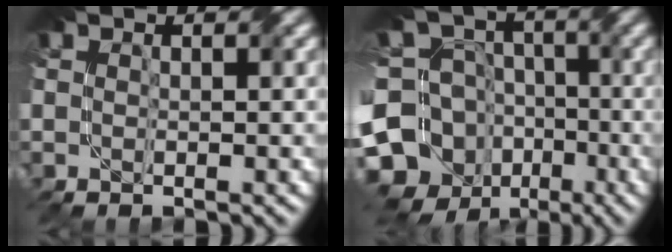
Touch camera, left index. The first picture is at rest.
{"total": 11.7, "force": [-4.9, 9.9, 3.9], "torque": [-0.093, 0.005, -0.098]}